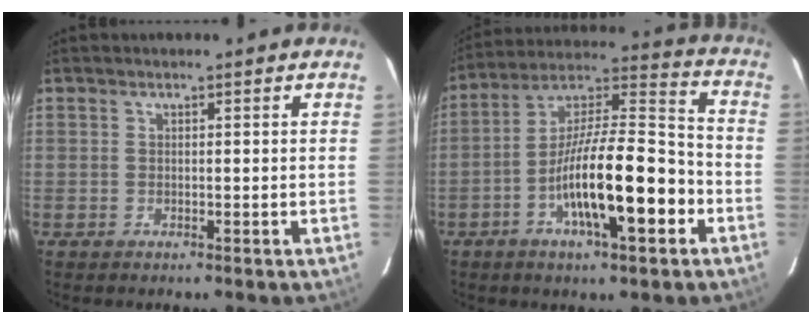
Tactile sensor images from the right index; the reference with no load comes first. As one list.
[{"total": 17.0, "force": [-5.8, 3.0, 15.7], "torque": [-0.281, 0.007, -0.098]}]